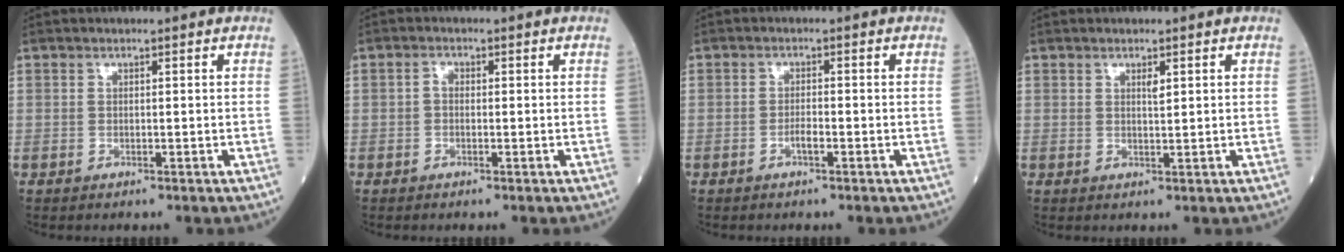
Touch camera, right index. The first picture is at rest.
{"total": 1.1, "force": [-0.1, 0.7, 0.8], "torque": [-0.011, 0.003, -0.005]}
{"total": 1.5, "force": [-0.7, 0.3, 1.3], "torque": [-0.024, 0.002, -0.014]}
{"total": 1.4, "force": [0.7, 0.2, 1.2], "torque": [-0.021, -0.003, 0.012]}